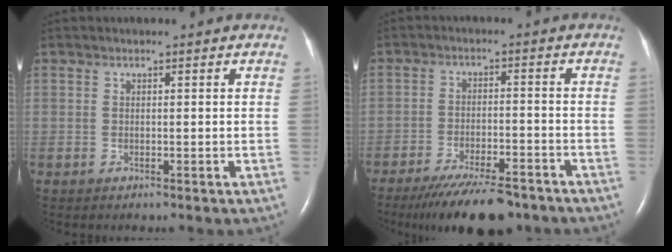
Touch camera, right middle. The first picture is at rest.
{"total": 11.9, "force": [-9.6, 2.7, 6.5], "torque": [-0.104, -0.017, -0.148]}